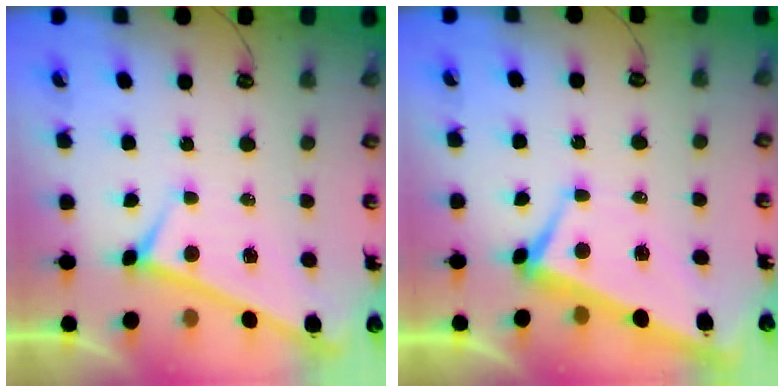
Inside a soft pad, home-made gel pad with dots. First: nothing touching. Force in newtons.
{"total": 1.4, "press": 0.9, "slide": 1.0}